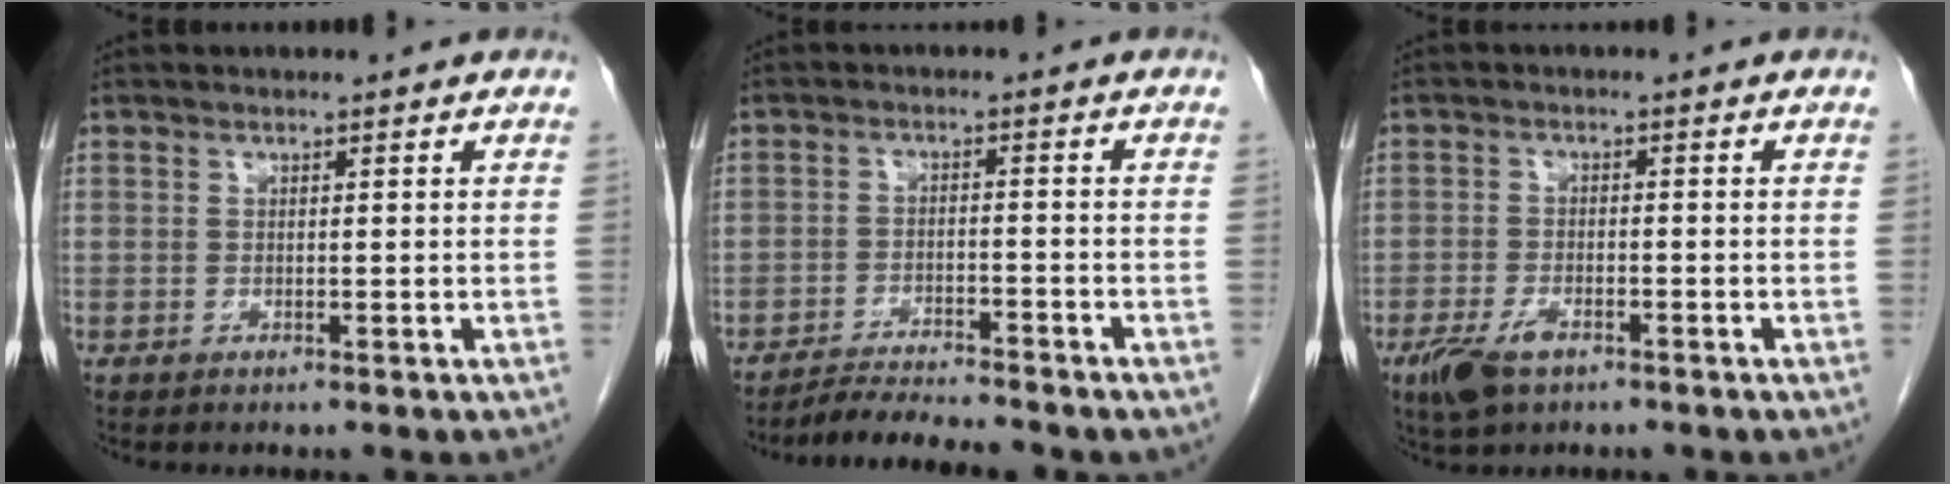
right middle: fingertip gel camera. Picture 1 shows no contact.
{"total": 7.5, "force": [-7.0, 0.3, 2.6], "torque": [-0.040, -0.017, -0.112]}
{"total": 4.9, "force": [-3.0, 2.0, 3.3], "torque": [-0.071, -0.006, -0.050]}